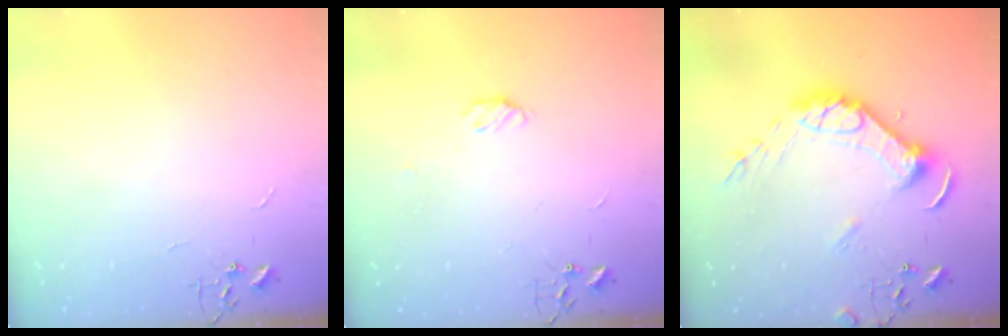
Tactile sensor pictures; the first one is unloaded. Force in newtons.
{"total": 5.4, "press": 5.4, "slide": 0.7}
{"total": 15.3, "press": 15.2, "slide": 1.7}